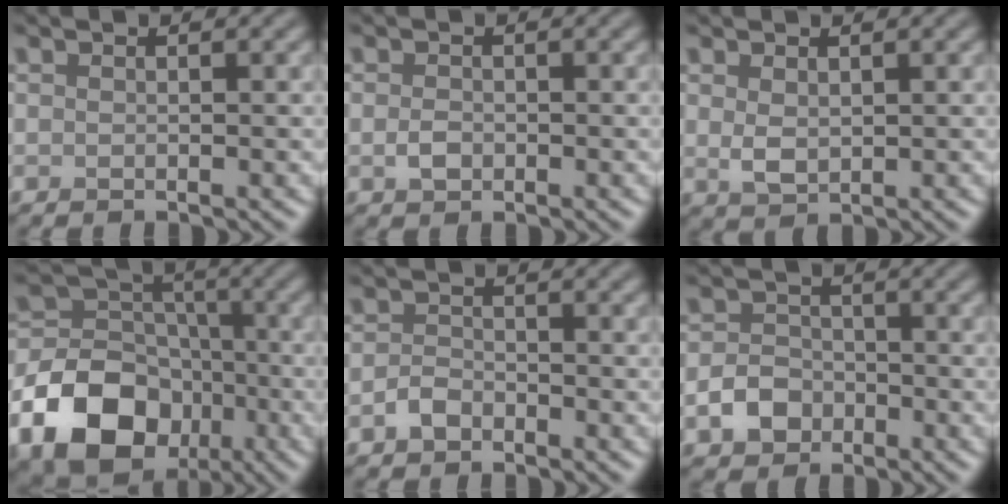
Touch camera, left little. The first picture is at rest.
{"total": 1.3, "force": [-0.3, 1.0, 0.9], "torque": [-0.018, -0.002, -0.008]}
{"total": 1.9, "force": [0.6, 1.2, 1.4], "torque": [-0.031, -0.002, 0.016]}
{"total": 11.8, "force": [-5.1, 8.8, 6.0], "torque": [-0.125, -0.006, -0.107]}
{"total": 1.7, "force": [-1.1, 1.1, 0.7], "torque": [-0.013, 0.004, -0.024]}
{"total": 3.1, "force": [-1.4, 2.4, 1.4], "torque": [-0.023, 0.002, -0.029]}